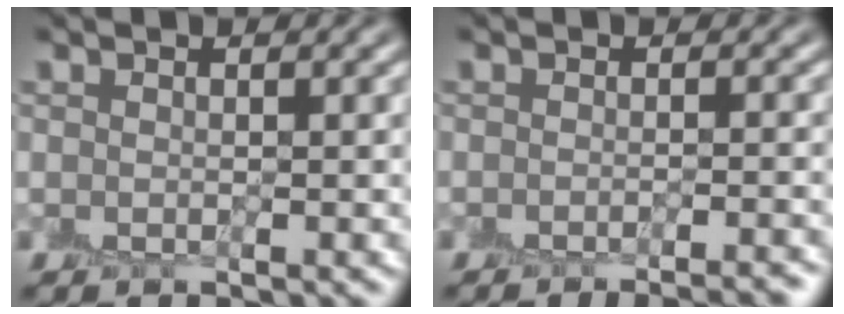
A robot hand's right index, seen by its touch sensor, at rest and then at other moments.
{"total": 3.9, "force": [-3.3, 0.7, 2.0], "torque": [-0.014, -0.005, -0.034]}